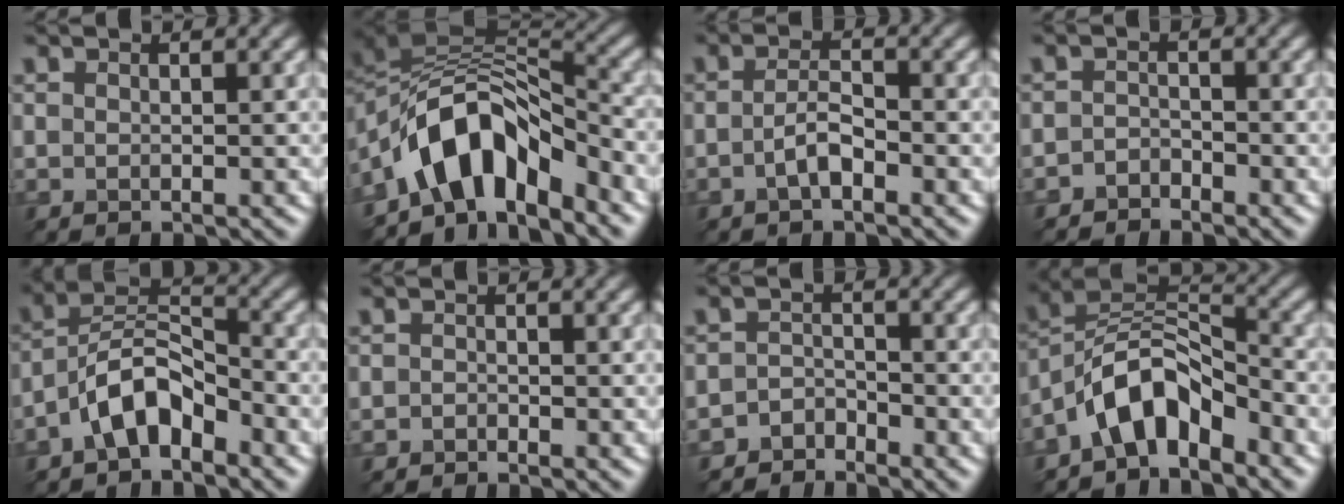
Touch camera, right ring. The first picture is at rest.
{"total": 8.5, "force": [-5.3, 4.1, 5.2], "torque": [-0.089, 0.019, -0.084]}
{"total": 1.5, "force": [-1.2, -0.2, 0.8], "torque": [-0.041, 0.008, -0.009]}
{"total": 2.2, "force": [-2.0, -0.4, -0.9], "torque": [-0.008, 0.003, -0.027]}
{"total": 4.6, "force": [-3.7, 1.4, 2.4], "torque": [-0.062, 0.020, -0.056]}
{"total": 1.6, "force": [-1.0, -0.7, -0.9], "torque": [-0.006, 0.001, -0.004]}
{"total": 2.7, "force": [-2.6, 0.0, -0.8], "torque": [-0.007, 0.006, -0.039]}
{"total": 5.9, "force": [-4.6, 2.1, 3.0], "torque": [-0.064, 0.014, -0.075]}